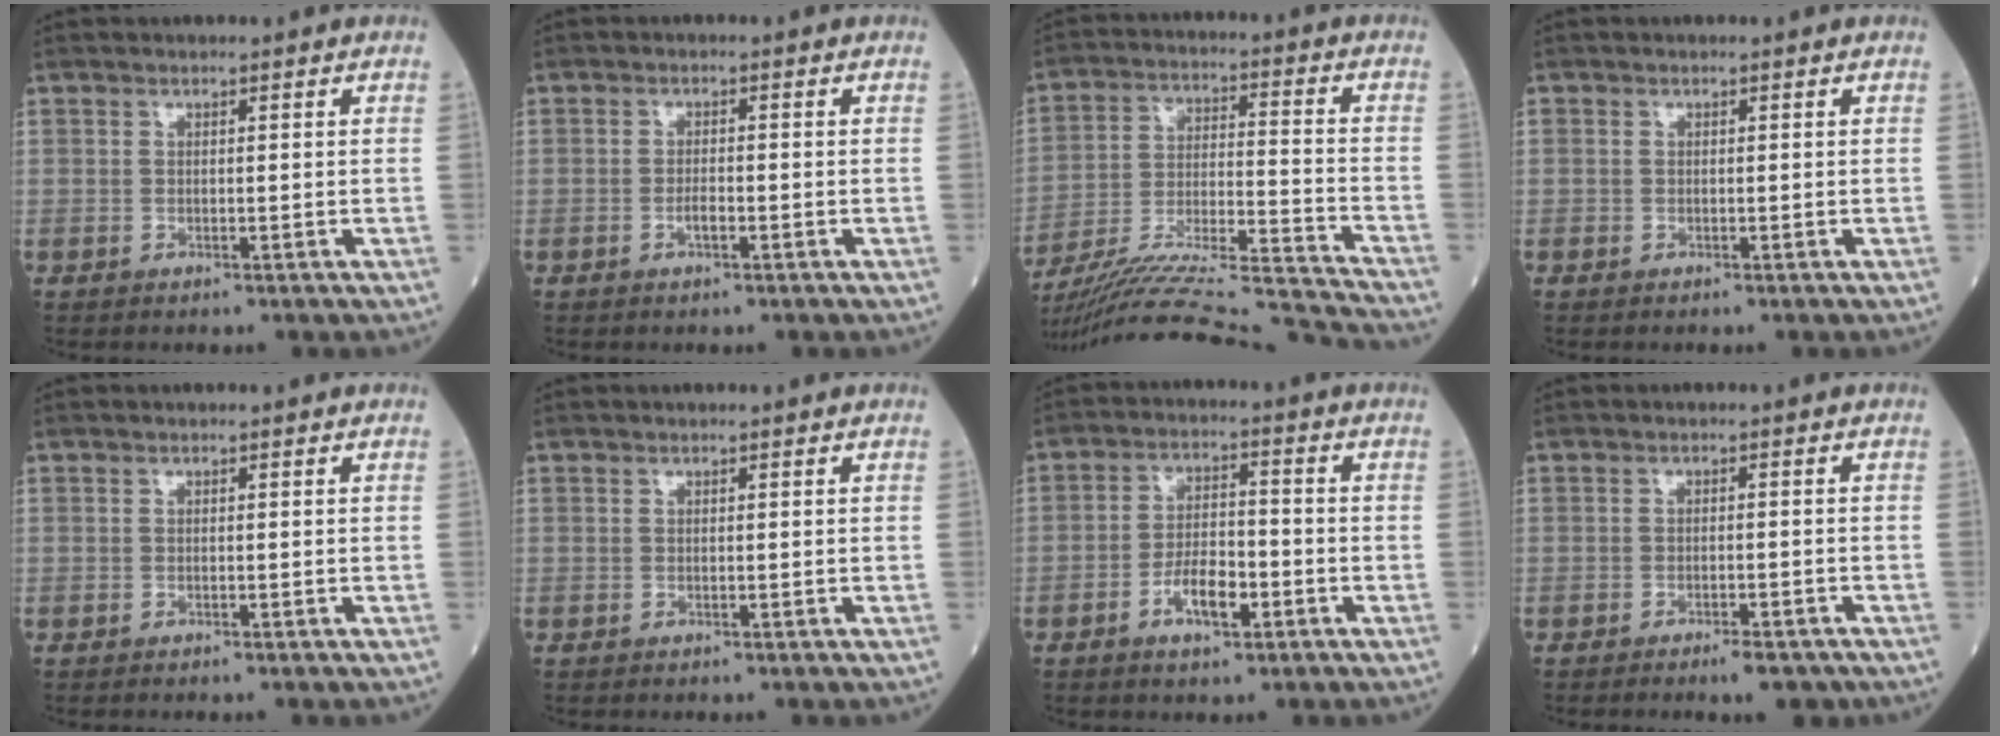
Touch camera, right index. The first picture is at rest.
{"total": 1.7, "force": [-0.8, 0.4, 1.4], "torque": [-0.027, 0.002, -0.013]}
{"total": 25.5, "force": [-23.9, -1.3, 8.8], "torque": [-0.138, -0.033, -0.364]}
{"total": 0.0}
{"total": 0.0}
{"total": 0.0}
{"total": 6.4, "force": [-2.9, 2.4, 5.2], "torque": [-0.100, 0.005, -0.051]}
{"total": 3.5, "force": [-2.6, 0.7, 2.2], "torque": [-0.032, -0.003, -0.034]}